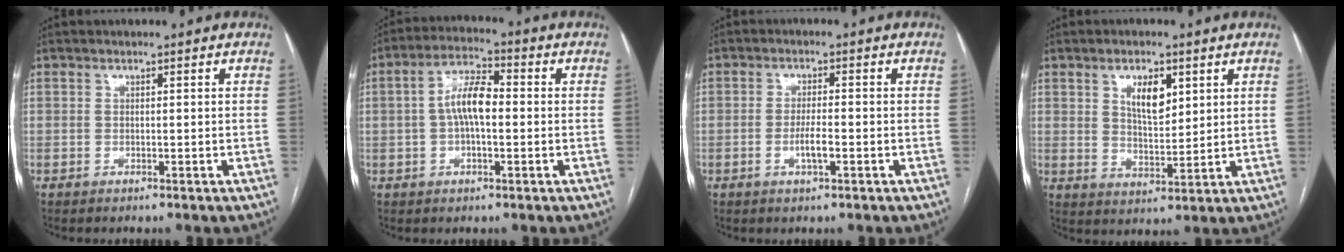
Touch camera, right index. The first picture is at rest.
{"total": 7.2, "force": [-0.1, 2.6, 6.7], "torque": [-0.133, 0.020, -0.007]}
{"total": 3.3, "force": [-1.2, 0.5, 3.1], "torque": [-0.060, 0.000, -0.021]}
{"total": 6.1, "force": [2.6, 2.6, 4.8], "torque": [-0.085, 0.000, 0.052]}